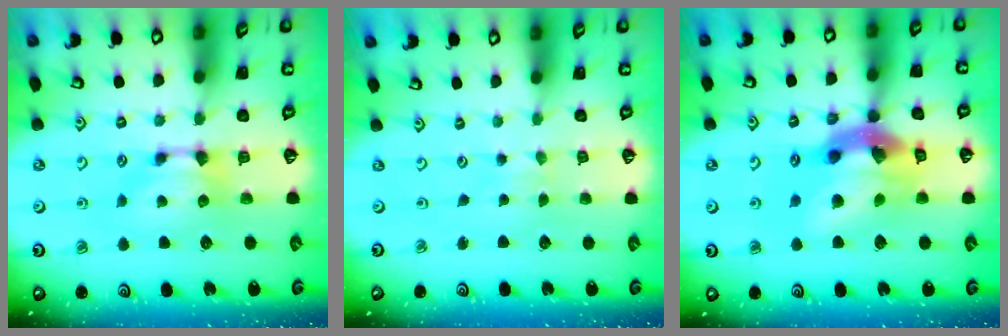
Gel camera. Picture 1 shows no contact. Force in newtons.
{"total": 3.6, "press": 3.6, "slide": 0.1}
{"total": 11.4, "press": 11.1, "slide": 2.5}